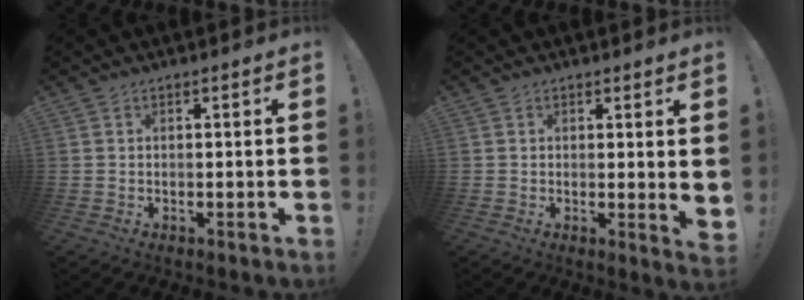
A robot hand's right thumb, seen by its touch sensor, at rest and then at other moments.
{"total": 2.8, "force": [1.0, 0.4, 2.6], "torque": [-0.020, -0.018, 0.016]}